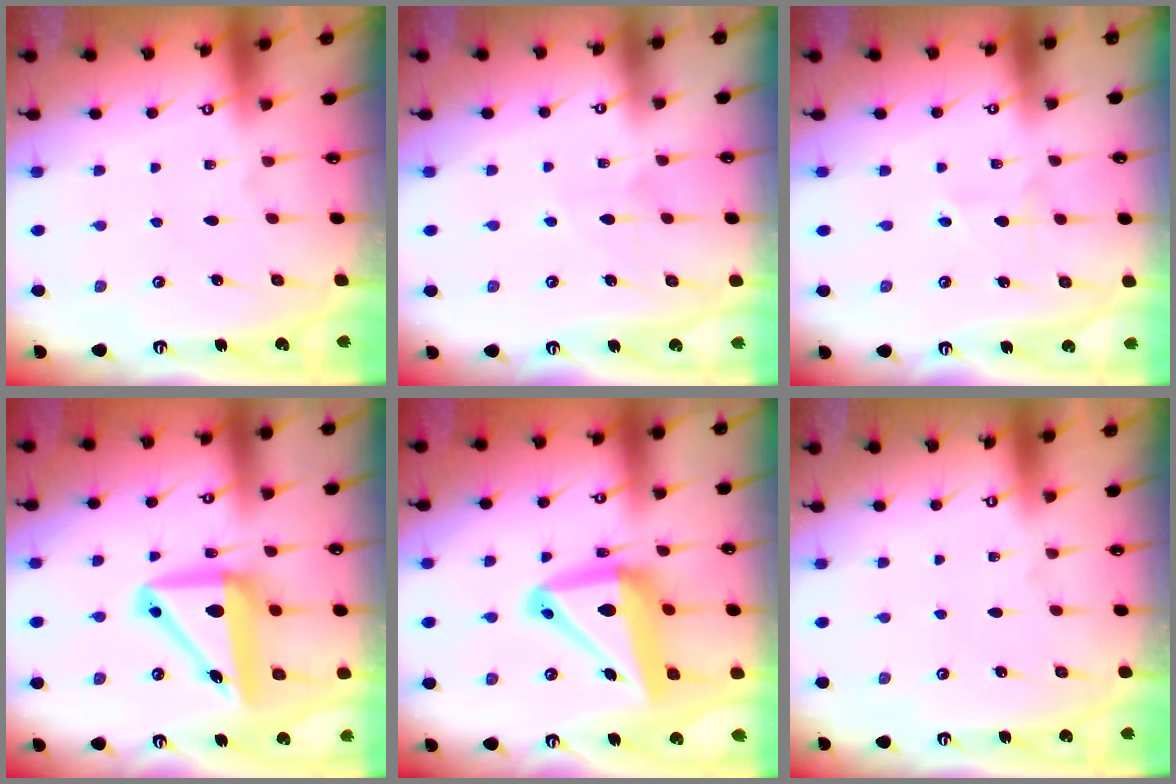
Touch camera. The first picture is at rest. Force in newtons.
{"total": 4.5, "press": 4.4, "slide": 0.5}
{"total": 2.3, "press": 2.3, "slide": 0.4}
{"total": 13.8, "press": 13.3, "slide": 3.9}
{"total": 17.2, "press": 17.1, "slide": 2.3}
{"total": 0.0}